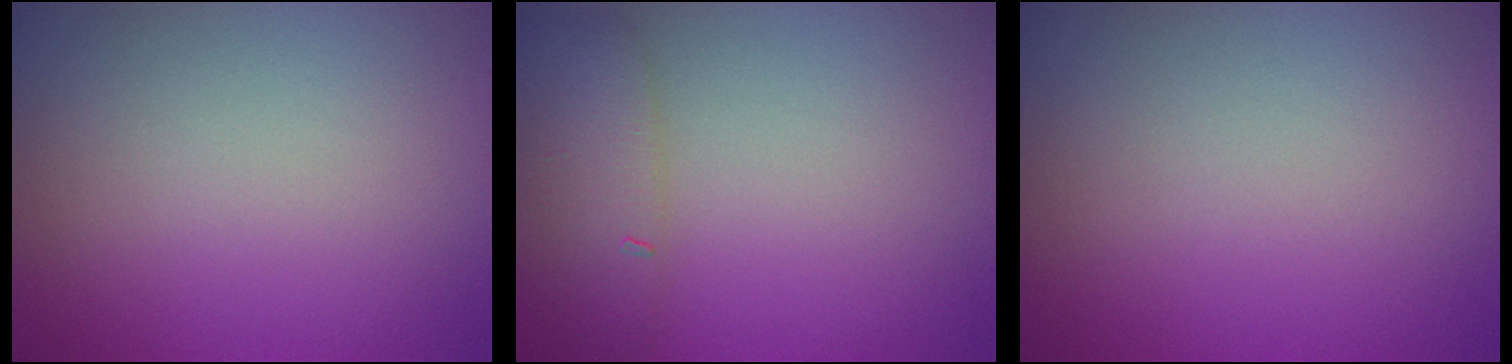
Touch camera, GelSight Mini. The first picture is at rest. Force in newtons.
{"total": 2.5, "press": 2.5, "slide": 0.1}
{"total": 0.0}